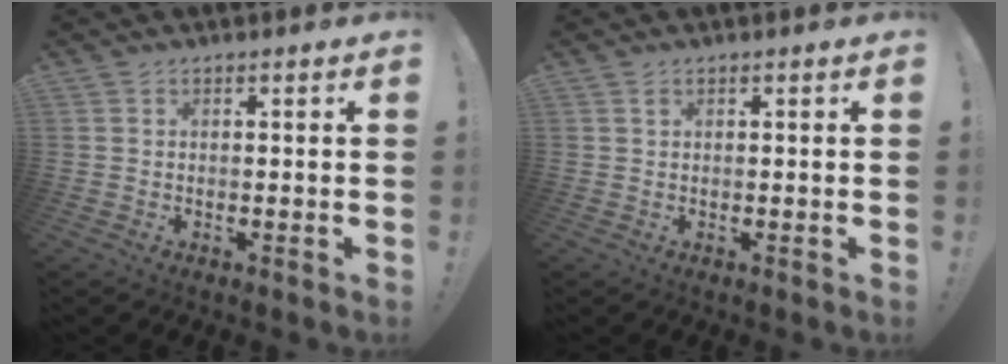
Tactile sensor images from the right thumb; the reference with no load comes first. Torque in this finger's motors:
{"motor_torque": [0.09, 0.13, 0.20, -0.10, -0.07]}